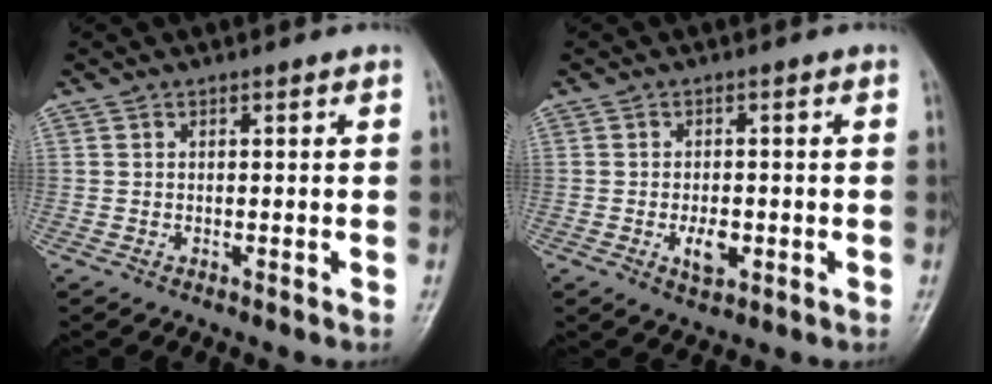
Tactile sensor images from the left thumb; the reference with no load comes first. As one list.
[{"total": 4.2, "force": [-1.2, 2.3, 3.3], "torque": [-0.050, 0.001, -0.015]}]